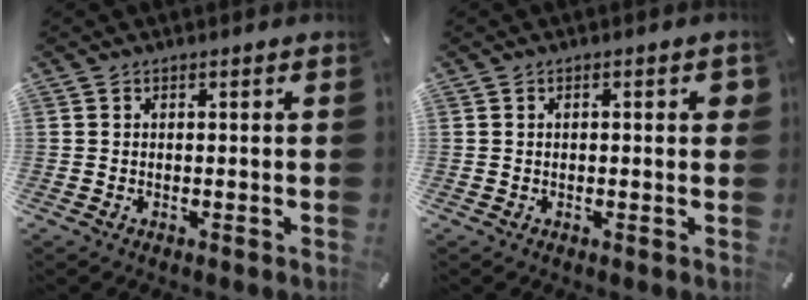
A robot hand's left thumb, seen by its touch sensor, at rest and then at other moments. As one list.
[{"total": 1.8, "force": [0.1, 0.8, 1.6], "torque": [-0.025, 0.002, -0.001]}]